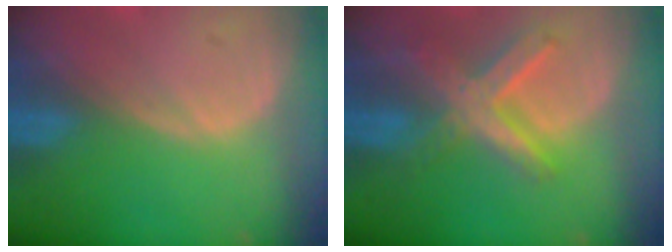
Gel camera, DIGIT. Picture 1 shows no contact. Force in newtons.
{"total": 7.9, "press": 6.8, "slide": 4.0}